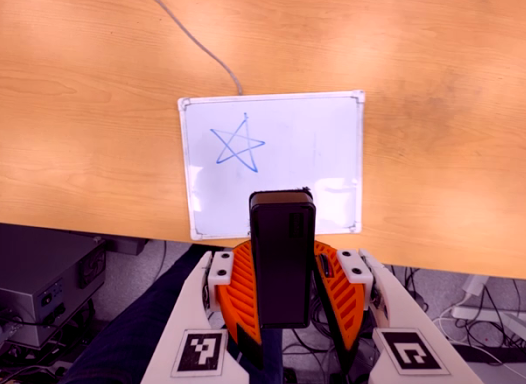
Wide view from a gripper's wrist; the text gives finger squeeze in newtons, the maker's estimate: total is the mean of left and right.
{"total": 6.0, "left": 5.9, "right": 6.2}